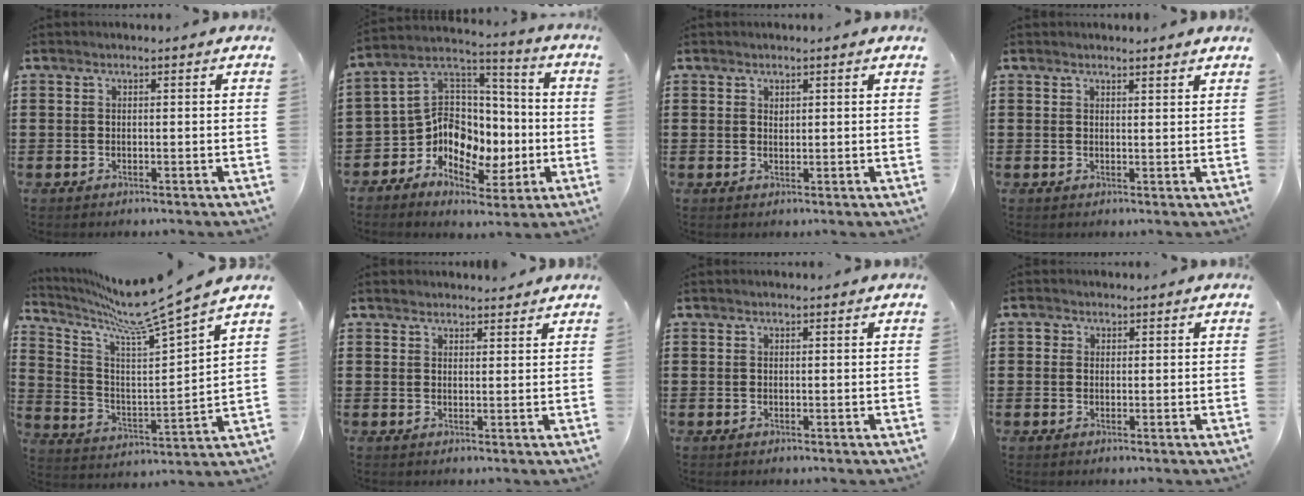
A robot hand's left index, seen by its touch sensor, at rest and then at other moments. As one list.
[{"total": 9.3, "force": [-1.2, 8.5, 3.7], "torque": [-0.096, -0.015, -0.024]}, {"total": 0.9, "force": [0.9, 0.2, 0.1], "torque": [-0.004, 0.000, 0.017]}, {"total": 1.5, "force": [1.5, -0.1, 0.1], "torque": [-0.006, 0.000, 0.030]}, {"total": 10.5, "force": [9.0, -1.2, 5.3], "torque": [-0.139, -0.069, 0.142]}, {"total": 1.8, "force": [1.8, 0.3, -0.2], "torque": [-0.001, 0.004, 0.035]}, {"total": 0.0}, {"total": 1.0, "force": [0.4, 0.9, 0.1], "torque": [-0.005, 0.005, 0.008]}]